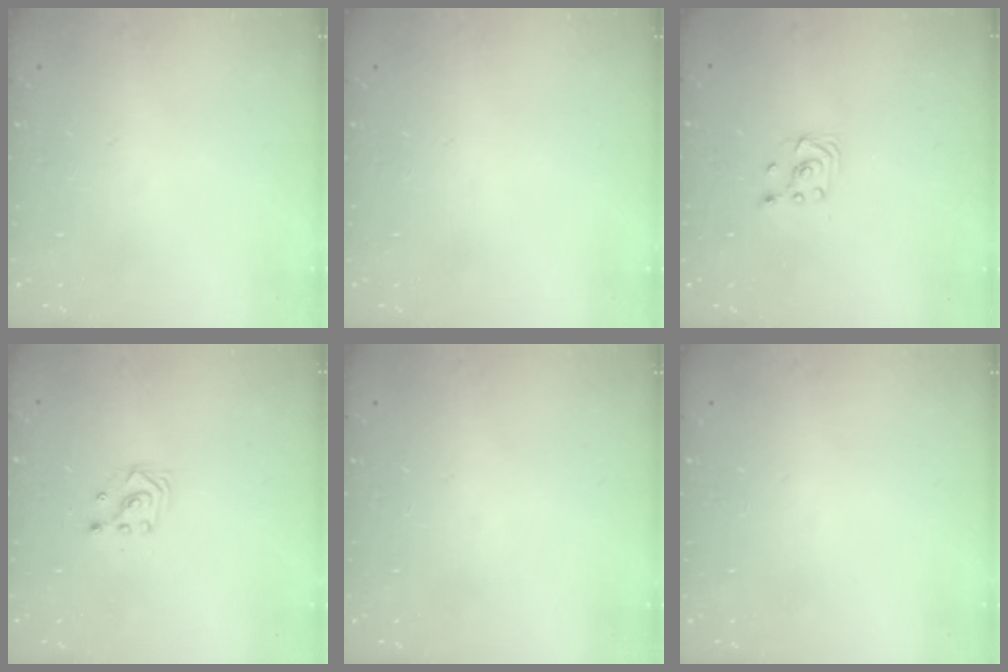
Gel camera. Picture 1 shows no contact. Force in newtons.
{"total": 0.0}
{"total": 2.6, "press": 2.4, "slide": 1.0}
{"total": 2.2, "press": 2.2, "slide": 0.2}
{"total": 0.0}
{"total": 0.0}